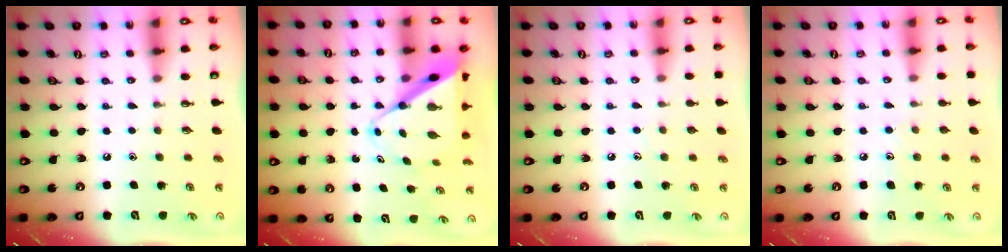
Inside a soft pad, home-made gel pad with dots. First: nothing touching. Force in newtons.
{"total": 11.5, "press": 11.5, "slide": 0.7}
{"total": 4.2, "press": 4.2, "slide": 0.5}
{"total": 5.4, "press": 5.4, "slide": 0.5}